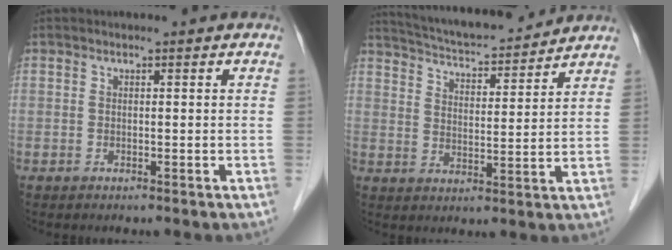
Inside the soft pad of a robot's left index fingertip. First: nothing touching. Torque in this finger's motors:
{"motor_torque": [-0.19, -0.63, 0.17, 0.08]}